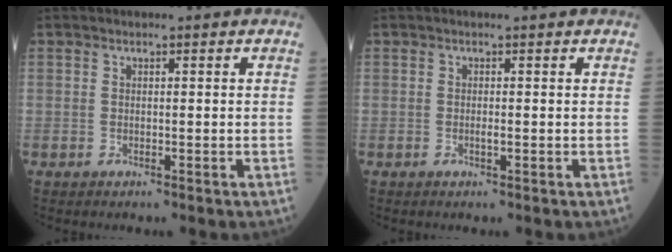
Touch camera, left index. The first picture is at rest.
{"total": 0.7, "force": [0.1, -0.1, 0.7], "torque": [-0.016, 0.002, 0.001]}